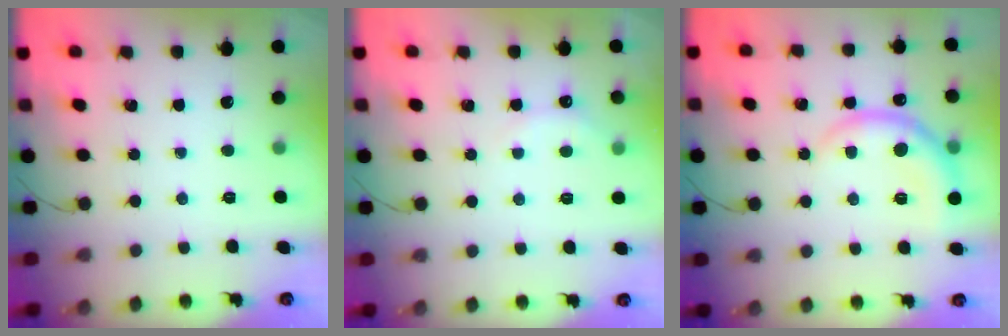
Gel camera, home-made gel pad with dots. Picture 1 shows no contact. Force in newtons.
{"total": 4.4, "press": 4.4, "slide": 0.7}
{"total": 9.3, "press": 9.2, "slide": 0.5}